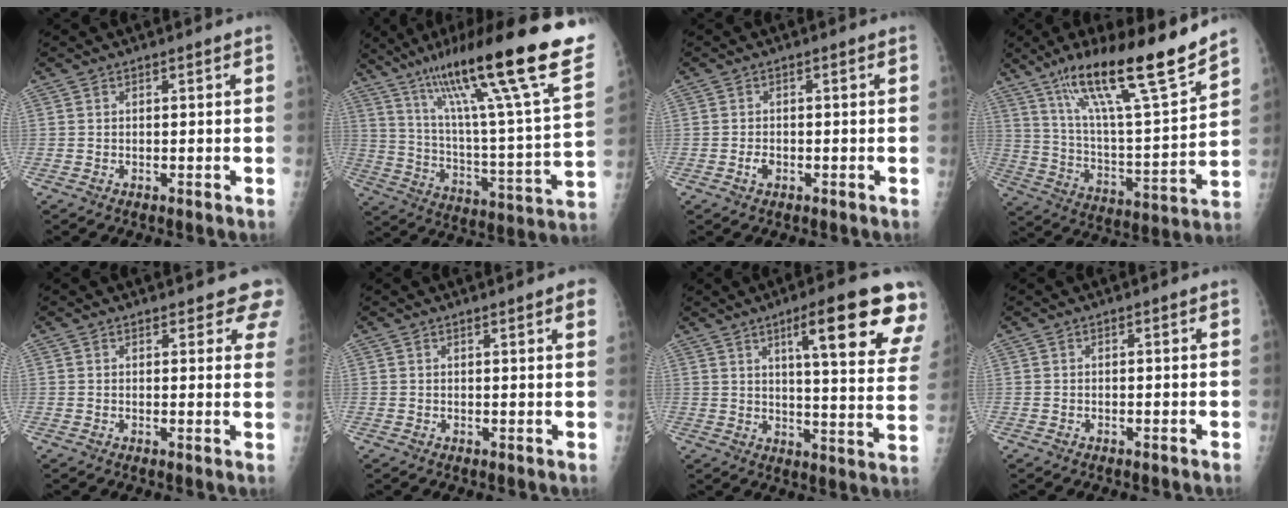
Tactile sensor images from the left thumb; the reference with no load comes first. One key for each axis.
{"total": 31.5, "fx": 20.9, "fy": 3.5, "fz": 23.4, "tx": -0.345, "ty": -0.065, "tz": 0.323}
{"total": 1.5, "fx": -0.6, "fy": 1.0, "fz": 1.0, "tx": -0.018, "ty": 0.002, "tz": -0.011}
{"total": 22.2, "fx": 15.6, "fy": 2.5, "fz": 15.6, "tx": -0.239, "ty": -0.068, "tz": 0.269}
{"total": 6.0, "fx": 5.4, "fy": 2.2, "fz": 1.4, "tx": 0.026, "ty": -0.022, "tz": 0.041}
{"total": 3.1, "fx": 2.2, "fy": 0.2, "fz": 2.2, "tx": -0.020, "ty": -0.001, "tz": 0.023}
{"total": 19.1, "fx": 10.3, "fy": 3.4, "fz": 15.8, "tx": -0.187, "ty": -0.039, "tz": 0.136}
{"total": 0.0}